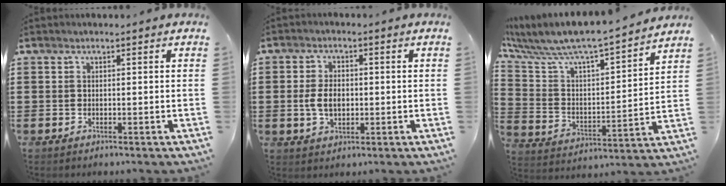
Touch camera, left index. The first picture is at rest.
{"total": 4.8, "force": [-0.3, 3.0, 3.8], "torque": [-0.082, 0.000, -0.013]}
{"total": 7.3, "force": [6.7, 0.8, 2.9], "torque": [-0.091, -0.060, 0.105]}